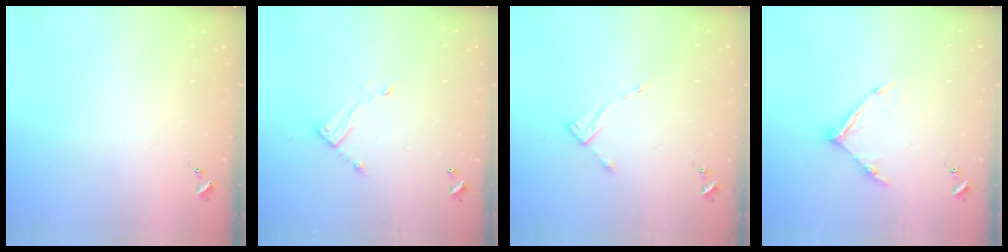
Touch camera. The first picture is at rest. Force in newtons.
{"total": 7.2, "press": 7.2, "slide": 0.3}
{"total": 2.6, "press": 2.6, "slide": 0.3}
{"total": 10.5, "press": 10.5, "slide": 1.0}